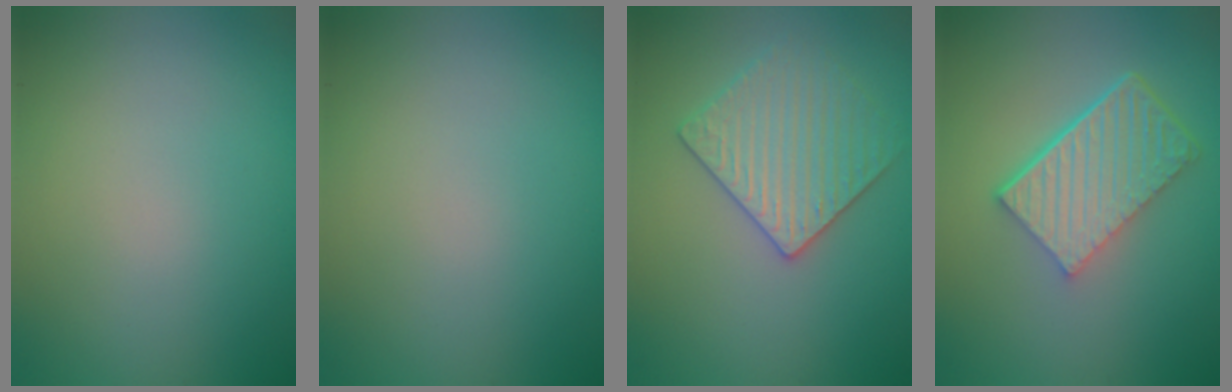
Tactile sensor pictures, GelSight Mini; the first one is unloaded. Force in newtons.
{"total": 0.0}
{"total": 3.3, "press": 3.3, "slide": 0.2}
{"total": 6.0, "press": 4.1, "slide": 4.4}